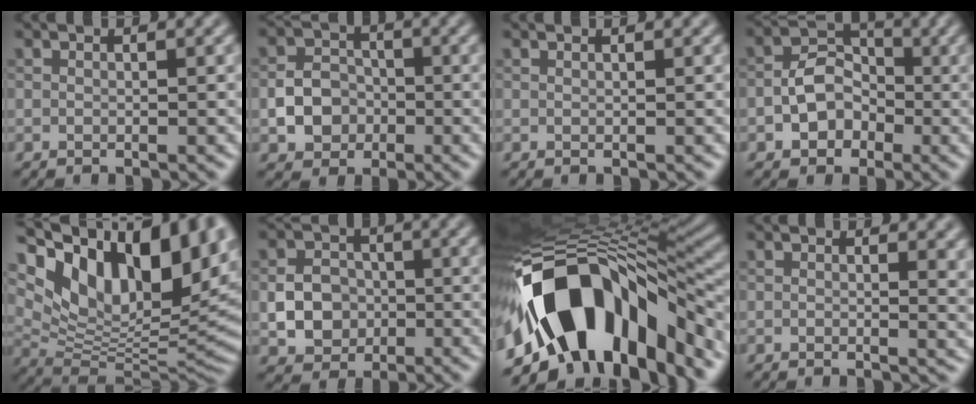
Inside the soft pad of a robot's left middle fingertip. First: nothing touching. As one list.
[{"total": 3.6, "force": [-1.1, 3.0, 1.7], "torque": [-0.024, 0.003, -0.020]}, {"total": 0.9, "force": [0.7, 0.3, 0.5], "torque": [-0.004, -0.003, 0.002]}, {"total": 3.8, "force": [-1.1, 3.0, 2.0], "torque": [-0.021, 0.008, -0.020]}, {"total": 14.4, "force": [6.0, 7.4, 10.8], "torque": [-0.175, 0.016, 0.114]}, {"total": 4.1, "force": [-0.7, 3.5, 2.0], "torque": [-0.034, 0.001, -0.015]}, {"total": 15.8, "force": [-6.1, 7.9, 12.3], "torque": [-0.208, 0.004, -0.098]}, {"total": 2.7, "force": [0.5, 1.1, 2.4], "torque": [-0.021, -0.002, 0.008]}]